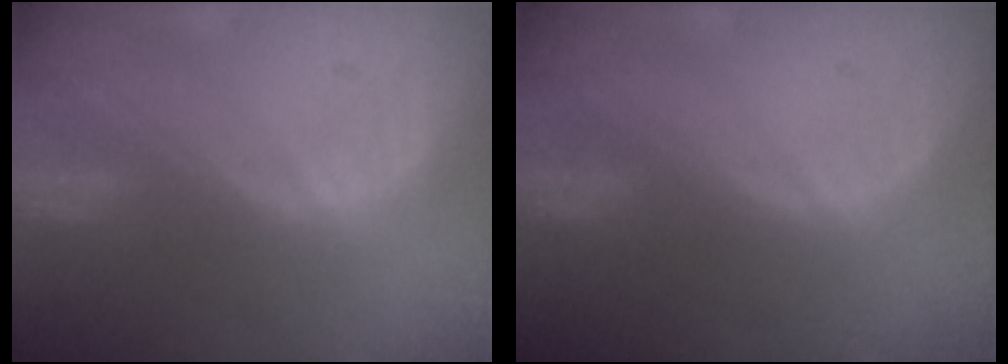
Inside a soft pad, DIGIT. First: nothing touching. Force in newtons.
{"total": 0.0}